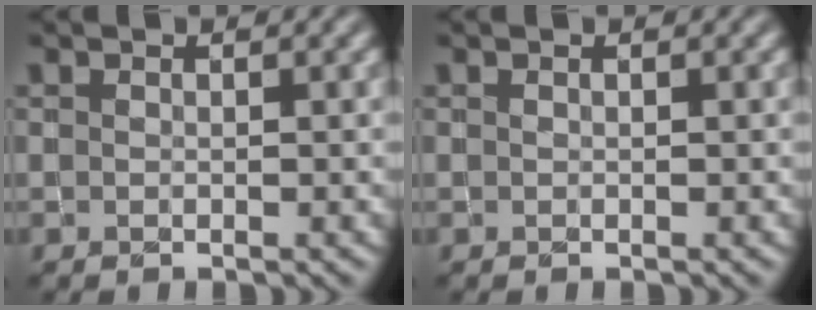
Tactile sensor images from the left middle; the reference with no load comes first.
{"total": 0.0}